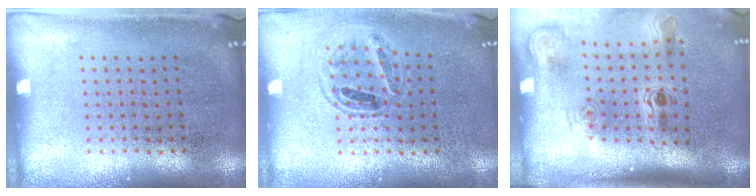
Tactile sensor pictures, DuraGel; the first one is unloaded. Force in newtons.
{"total": 1.0, "press": 1.0, "slide": 0.3}
{"total": 2.3, "press": 1.5, "slide": 1.7}